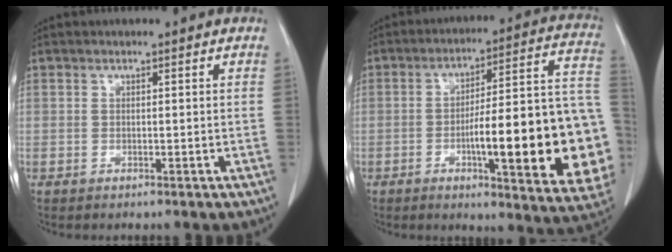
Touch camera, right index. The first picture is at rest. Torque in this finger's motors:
{"motor_torque": [2.14, 0.00, 0.63, 0.21]}